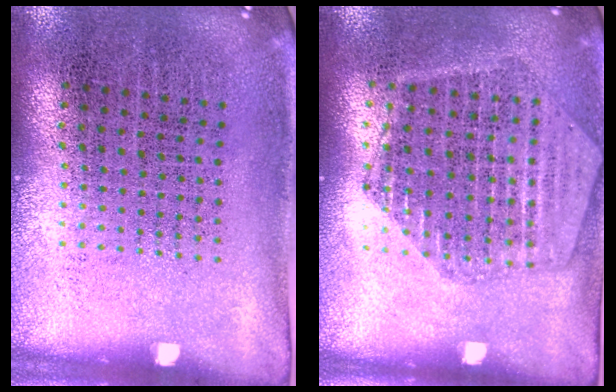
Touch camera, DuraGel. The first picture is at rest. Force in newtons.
{"total": 1.7, "press": 1.6, "slide": 0.5}